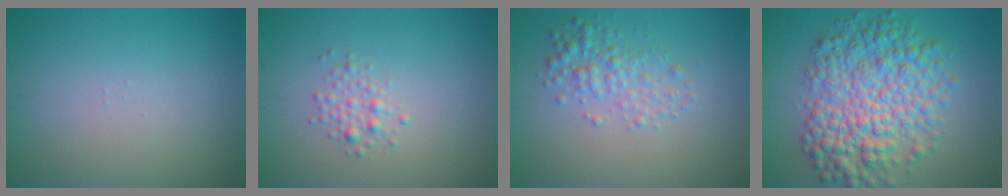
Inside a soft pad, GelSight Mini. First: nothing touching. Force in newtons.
{"total": 1.5, "press": 1.5, "slide": 0.0}
{"total": 2.6, "press": 2.6, "slide": 0.0}
{"total": 8.6, "press": 8.6, "slide": 0.1}